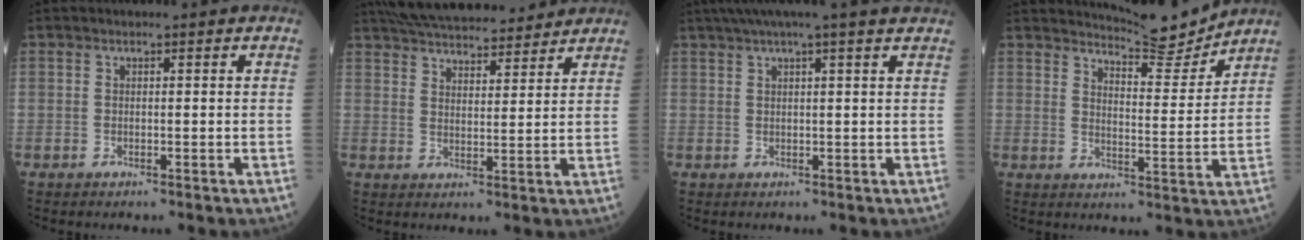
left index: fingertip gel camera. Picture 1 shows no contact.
{"total": 14.0, "force": [12.7, 2.9, 5.1], "torque": [-0.083, 0.032, 0.198]}
{"total": 9.9, "force": [8.1, -0.8, 5.7], "torque": [-0.092, 0.037, 0.099]}
{"total": 8.1, "force": [8.1, -0.2, 0.3], "torque": [-0.020, -0.024, 0.119]}